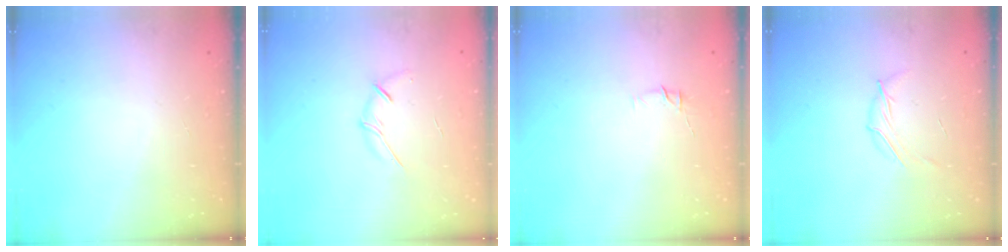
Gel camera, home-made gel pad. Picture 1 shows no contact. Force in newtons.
{"total": 5.4, "press": 5.3, "slide": 1.0}
{"total": 4.5, "press": 4.4, "slide": 1.0}
{"total": 5.2, "press": 5.1, "slide": 1.0}